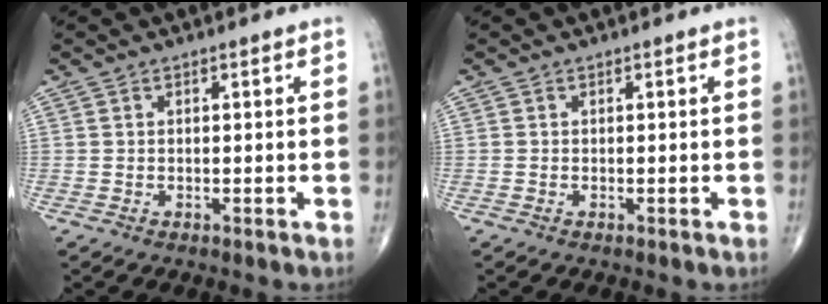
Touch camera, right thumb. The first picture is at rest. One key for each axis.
{"total": 0.0}